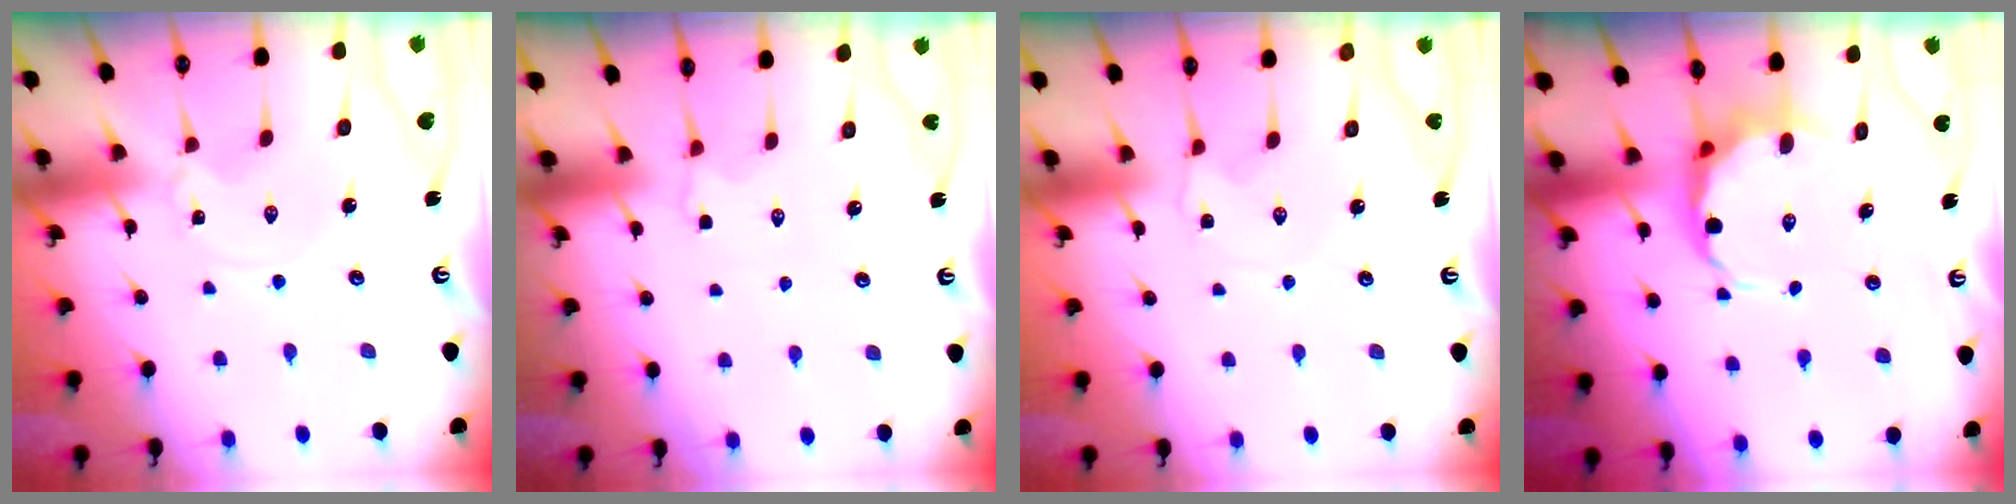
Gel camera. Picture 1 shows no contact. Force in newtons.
{"total": 2.7, "press": 2.3, "slide": 1.4}
{"total": 1.1, "press": 1.0, "slide": 0.3}
{"total": 7.4, "press": 7.2, "slide": 1.7}